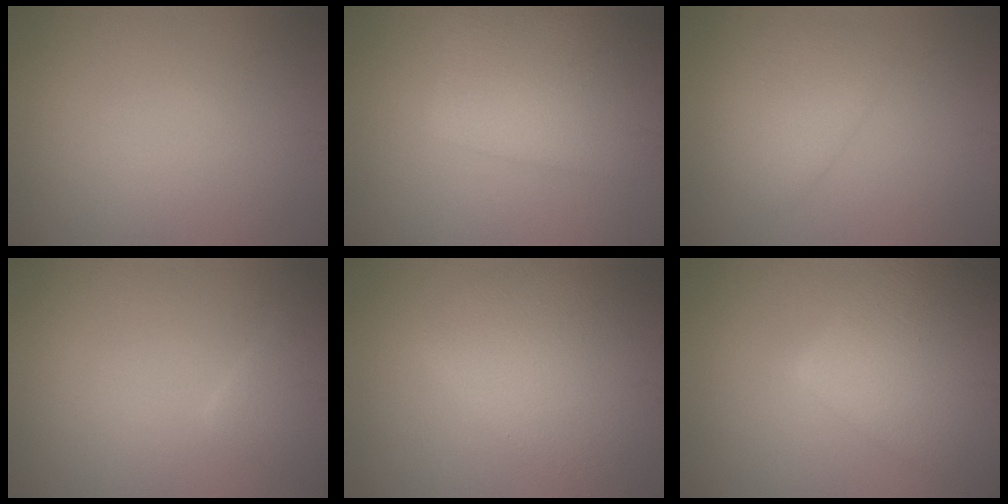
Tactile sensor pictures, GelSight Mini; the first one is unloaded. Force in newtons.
{"total": 7.2, "press": 7.2, "slide": 0.2}
{"total": 3.2, "press": 3.2, "slide": 0.3}
{"total": 2.5, "press": 2.5, "slide": 0.2}
{"total": 8.4, "press": 8.4, "slide": 0.5}
{"total": 11.2, "press": 11.2, "slide": 0.5}